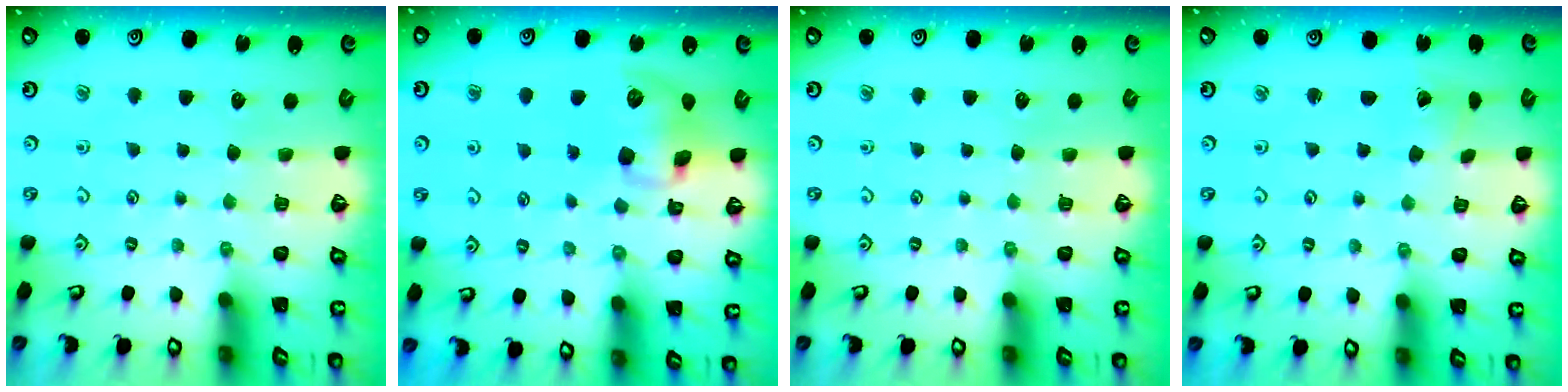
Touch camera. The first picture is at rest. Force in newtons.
{"total": 10.7, "press": 10.5, "slide": 1.6}
{"total": 0.0}
{"total": 2.8, "press": 2.8, "slide": 0.1}